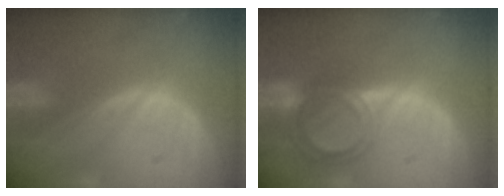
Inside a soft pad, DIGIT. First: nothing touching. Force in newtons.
{"total": 6.1, "press": 5.3, "slide": 3.1}